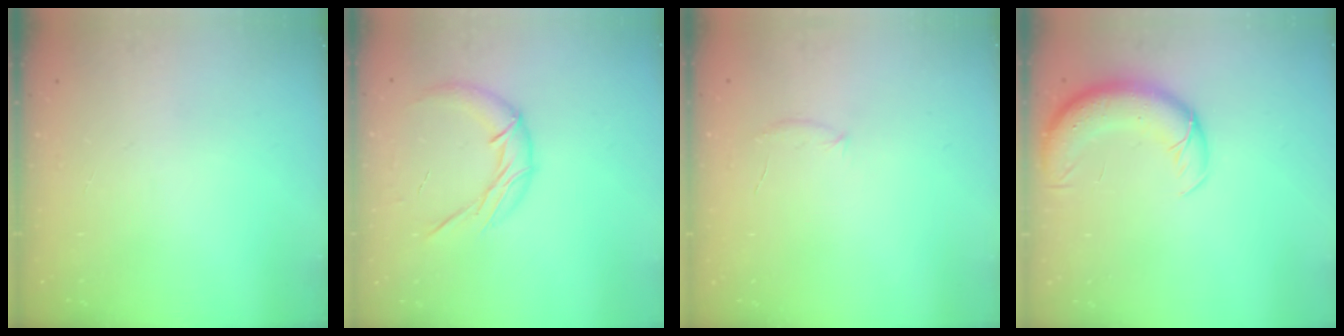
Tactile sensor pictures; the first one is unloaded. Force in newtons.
{"total": 11.5, "press": 11.5, "slide": 0.8}
{"total": 4.4, "press": 4.2, "slide": 1.3}
{"total": 9.9, "press": 9.6, "slide": 2.6}